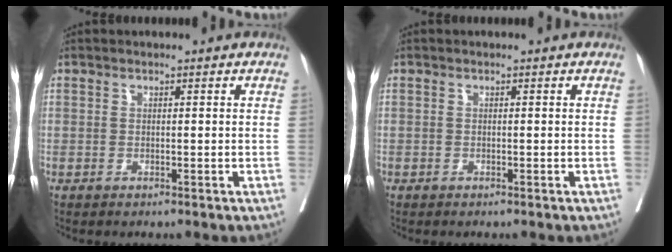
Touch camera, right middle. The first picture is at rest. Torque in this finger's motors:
{"motor_torque": [1.39, -0.75, 1.06, 0.21]}